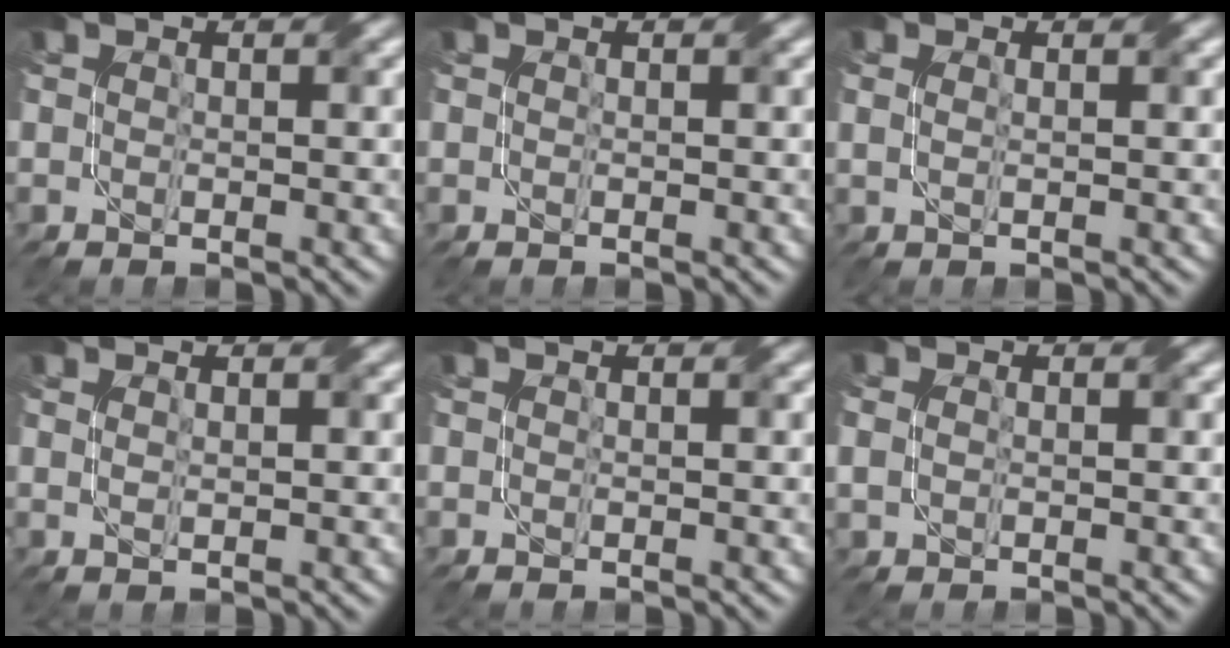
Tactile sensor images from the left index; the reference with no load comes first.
{"total": 0.0}
{"total": 1.2, "force": [0.8, 0.7, 0.6], "torque": [-0.004, 0.005, -0.003]}
{"total": 0.6, "force": [0.5, 0.1, 0.1], "torque": [-0.001, 0.002, 0.006]}
{"total": 0.0}
{"total": 1.5, "force": [0.5, 1.3, 0.5], "torque": [-0.020, 0.009, 0.011]}